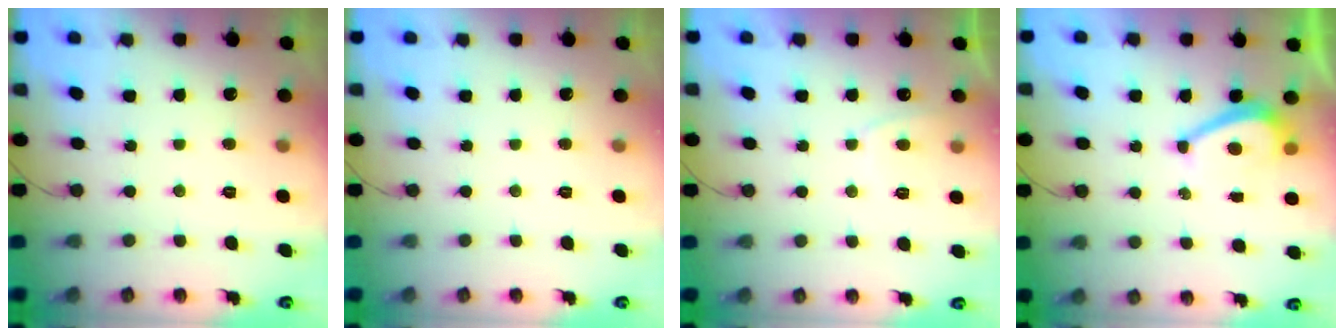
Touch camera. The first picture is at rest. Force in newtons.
{"total": 0.0}
{"total": 1.9, "press": 1.8, "slide": 0.7}
{"total": 5.1, "press": 5.1, "slide": 0.6}